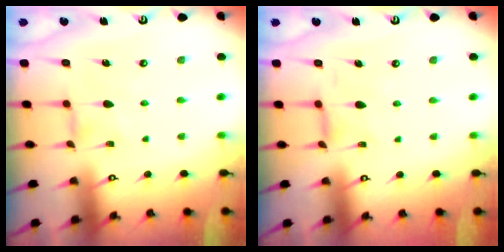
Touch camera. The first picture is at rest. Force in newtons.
{"total": 1.7, "press": 1.6, "slide": 0.4}